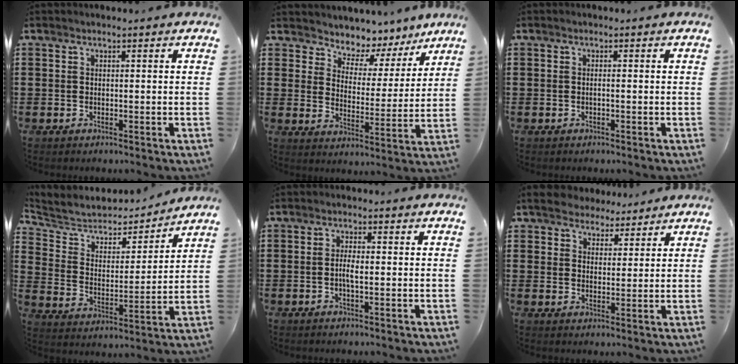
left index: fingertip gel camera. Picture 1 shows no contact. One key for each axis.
{"total": 4.5, "fx": 4.1, "fy": 1.7, "fz": -0.2, "tx": -0.022, "ty": -0.036, "tz": 0.066}
{"total": 0.6, "fx": -0.2, "fy": 0.0, "fz": 0.5, "tx": -0.010, "ty": -0.003, "tz": -0.002}
{"total": 5.1, "fx": 4.5, "fy": 2.0, "fz": 1.2, "tx": -0.056, "ty": -0.034, "tz": 0.070}
{"total": 2.7, "fx": -0.4, "fy": 0.5, "fz": 2.6, "tx": -0.054, "ty": -0.004, "tz": -0.009}
{"total": 4.6, "fx": 4.1, "fy": 2.0, "fz": 0.3, "tx": -0.025, "ty": -0.002, "tz": 0.077}